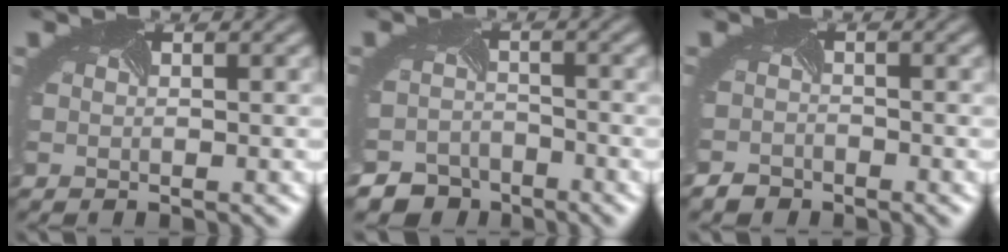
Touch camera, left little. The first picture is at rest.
{"total": 5.0, "force": [-4.6, 1.9, -0.5], "torque": [0.013, -0.023, -0.076]}
{"total": 2.4, "force": [-2.2, 0.6, -0.7], "torque": [0.006, -0.015, -0.041]}